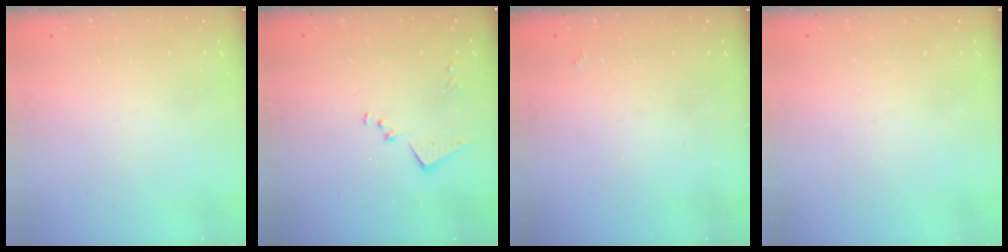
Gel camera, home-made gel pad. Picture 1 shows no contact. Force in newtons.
{"total": 9.1, "press": 9.1, "slide": 0.6}
{"total": 1.4, "press": 1.3, "slide": 0.4}
{"total": 0.0}